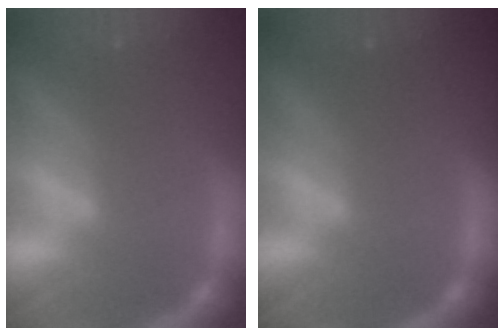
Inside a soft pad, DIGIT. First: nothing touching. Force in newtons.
{"total": 0.9}